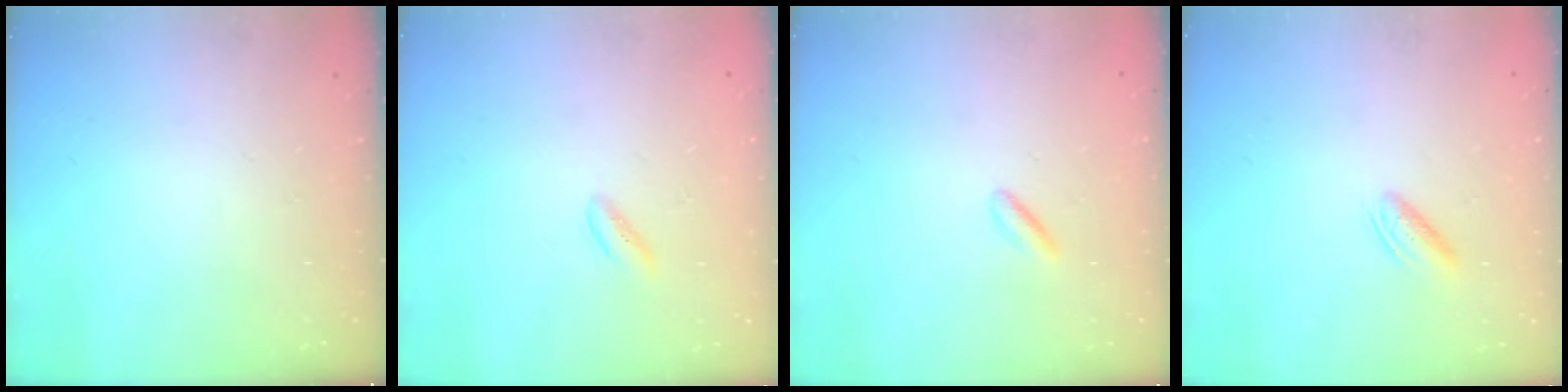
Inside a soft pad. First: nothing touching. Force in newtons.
{"total": 1.3, "press": 1.1, "slide": 0.6}
{"total": 2.3, "press": 2.1, "slide": 1.0}
{"total": 3.5, "press": 3.4, "slide": 0.7}